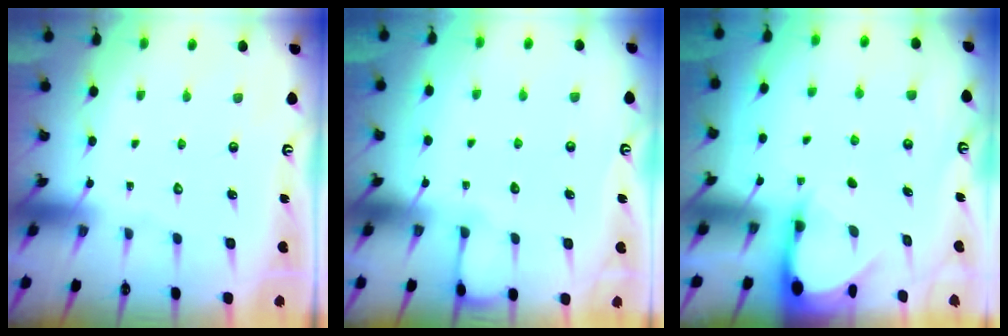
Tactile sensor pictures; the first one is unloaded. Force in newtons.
{"total": 3.1, "press": 3.1, "slide": 0.4}
{"total": 3.1, "press": 3.1, "slide": 0.2}